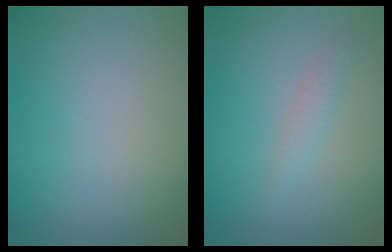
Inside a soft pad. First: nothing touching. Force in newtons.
{"total": 1.3, "press": 1.3, "slide": 0.0}